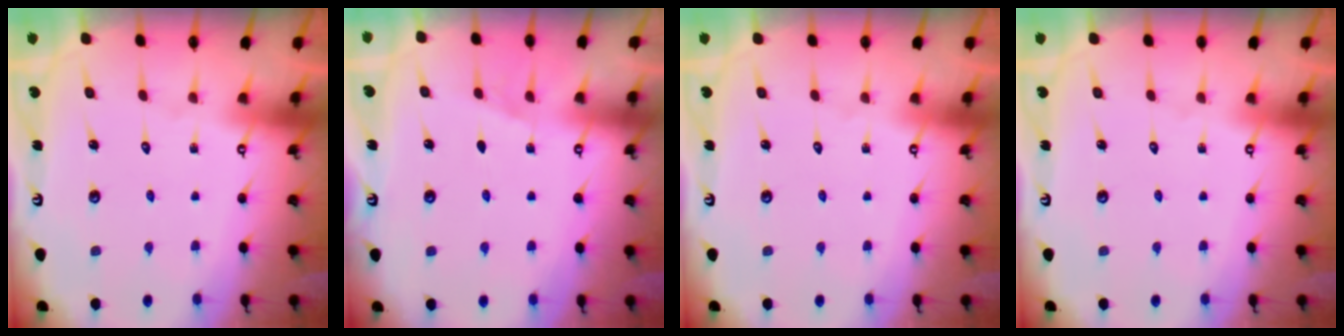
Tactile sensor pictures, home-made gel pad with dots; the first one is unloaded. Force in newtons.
{"total": 0.7, "press": 0.7, "slide": 0.1}
{"total": 0.0}
{"total": 0.0}